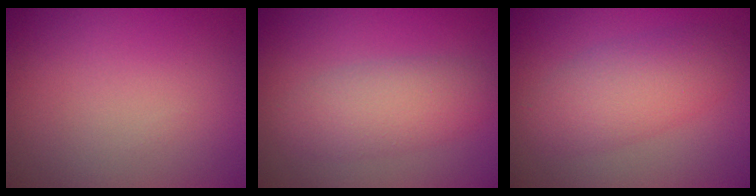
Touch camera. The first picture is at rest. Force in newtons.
{"total": 3.9, "press": 3.9, "slide": 0.1}
{"total": 4.5, "press": 4.5, "slide": 0.2}